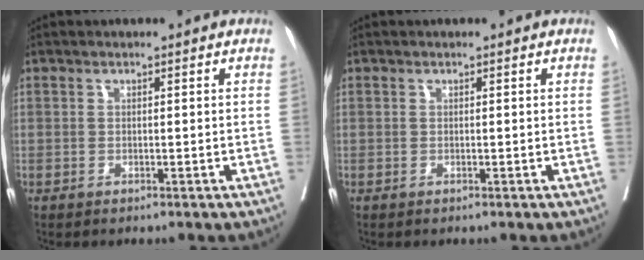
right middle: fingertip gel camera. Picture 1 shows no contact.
{"total": 0.0}